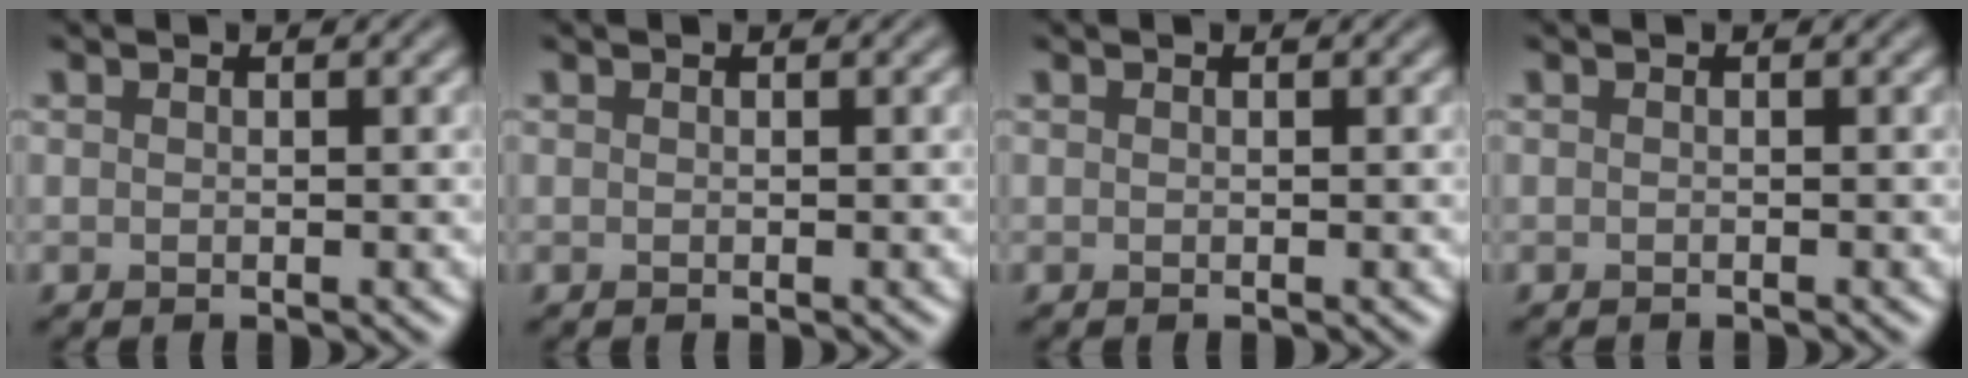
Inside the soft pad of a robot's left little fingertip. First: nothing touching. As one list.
[{"total": 0.0}, {"total": 0.0}, {"total": 0.6, "force": [-0.6, 0.0, 0.1], "torque": [0.002, -0.004, -0.011]}]